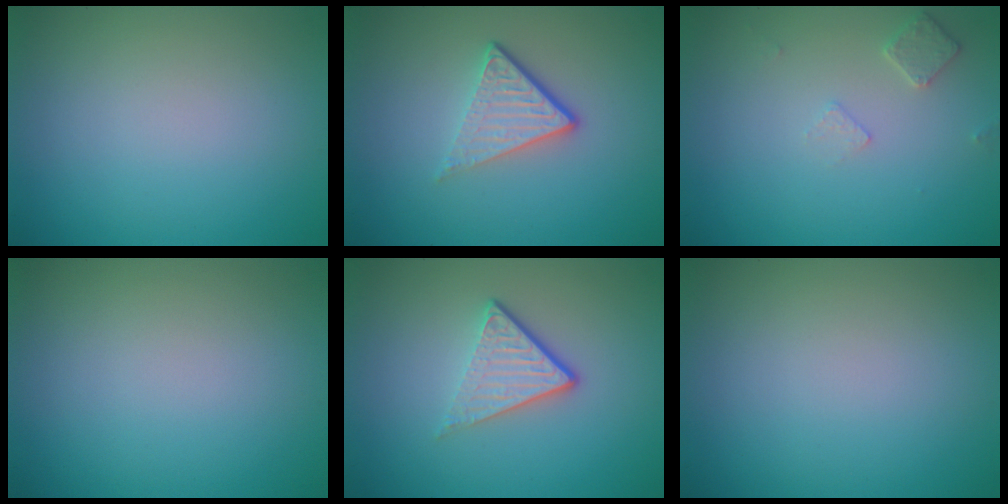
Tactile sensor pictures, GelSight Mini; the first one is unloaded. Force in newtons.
{"total": 4.0, "press": 2.5, "slide": 3.0}
{"total": 1.5, "press": 1.4, "slide": 0.3}
{"total": 0.0}
{"total": 3.7, "press": 2.4, "slide": 2.8}
{"total": 0.0}